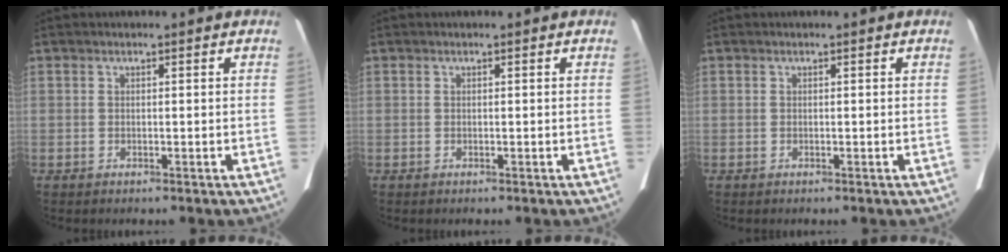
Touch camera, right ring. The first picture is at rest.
{"total": 0.0}
{"total": 0.0}